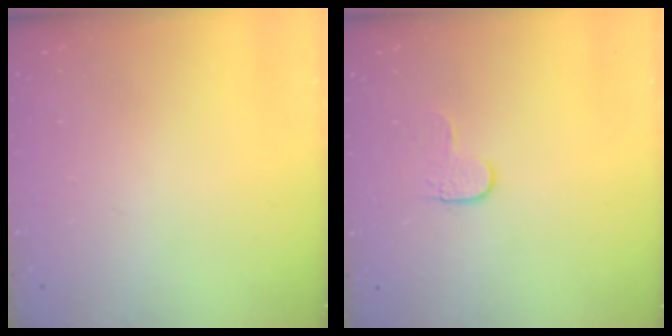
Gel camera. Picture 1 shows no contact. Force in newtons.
{"total": 3.9, "press": 3.9, "slide": 0.5}